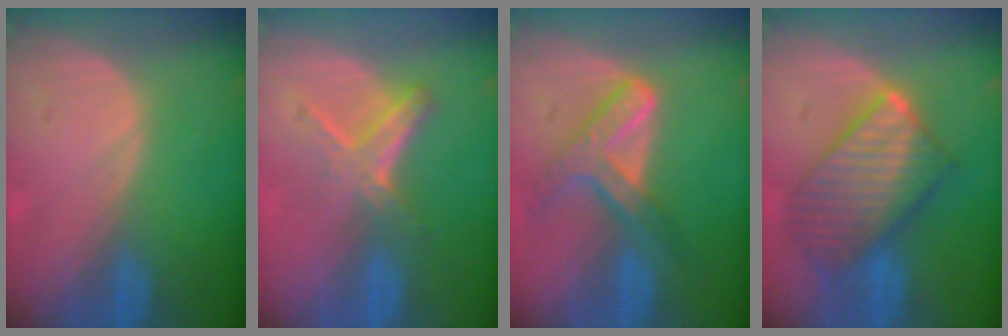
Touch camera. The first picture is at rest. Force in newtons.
{"total": 5.8, "press": 5.2, "slide": 2.5}
{"total": 7.3, "press": 6.2, "slide": 3.8}
{"total": 10.2, "press": 10.1, "slide": 0.8}